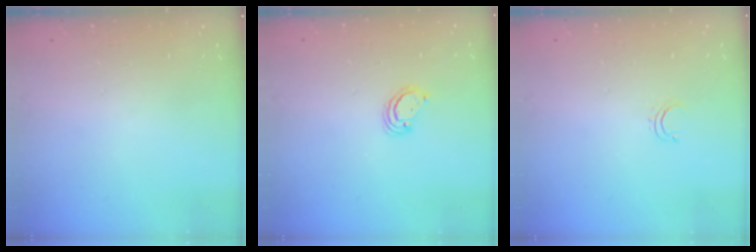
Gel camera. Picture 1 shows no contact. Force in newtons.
{"total": 3.6, "press": 3.6, "slide": 0.3}
{"total": 2.8, "press": 2.8, "slide": 0.2}